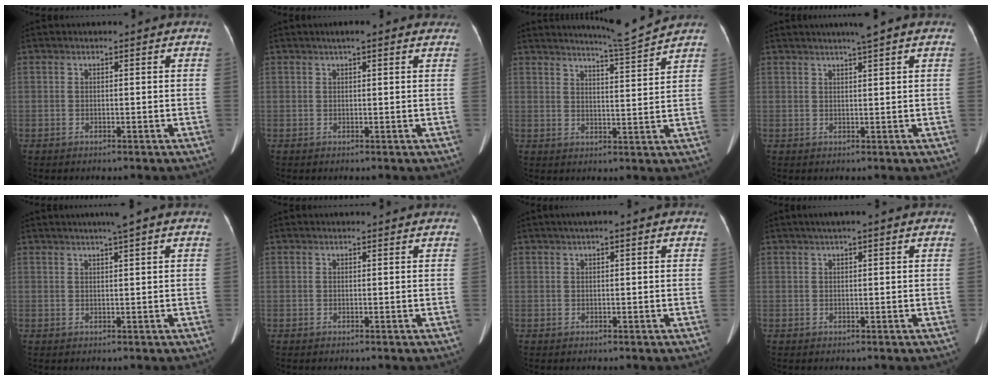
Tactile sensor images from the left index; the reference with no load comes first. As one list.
[{"total": 4.6, "force": [3.5, 0.9, 2.9], "torque": [-0.035, 0.028, 0.043]}, {"total": 6.5, "force": [6.1, -2.1, 0.9], "torque": [-0.028, -0.029, 0.097]}, {"total": 3.5, "force": [2.6, -0.6, 2.3], "torque": [-0.035, 0.011, 0.043]}, {"total": 3.5, "force": [2.5, -0.5, 2.5], "torque": [-0.039, 0.014, 0.039]}, {"total": 1.8, "force": [1.7, 0.1, 0.4], "torque": [-0.010, 0.011, 0.020]}, {"total": 2.5, "force": [1.4, 0.2, 2.0], "torque": [-0.037, 0.018, 0.021]}, {"total": 3.0, "force": [2.0, -0.1, 2.2], "torque": [-0.037, 0.023, 0.033]}]